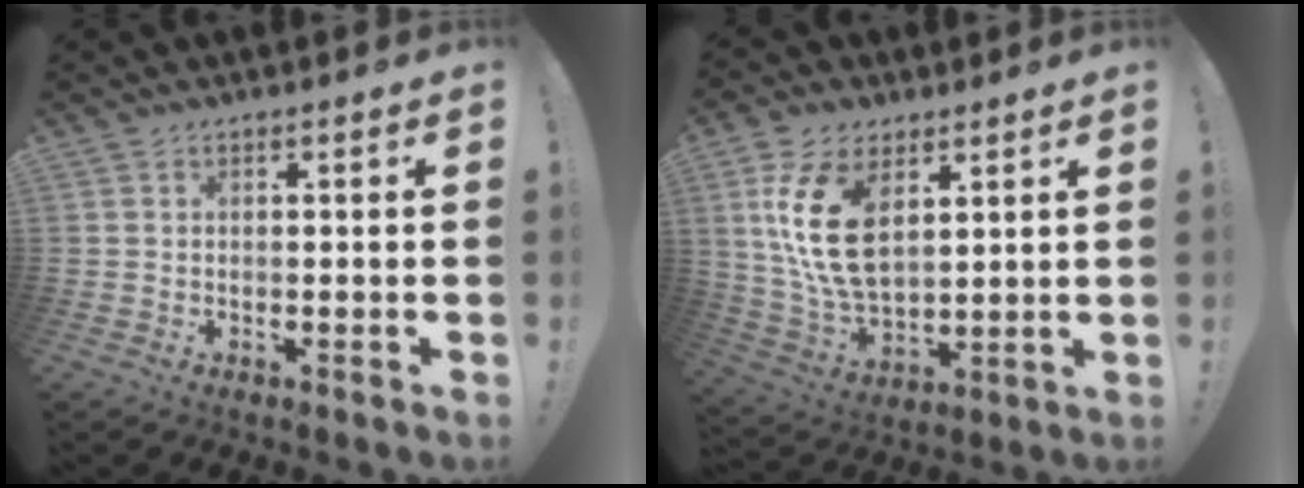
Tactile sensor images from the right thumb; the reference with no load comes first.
{"total": 17.0, "force": [6.0, 10.2, 12.1], "torque": [-0.242, -0.022, 0.108]}